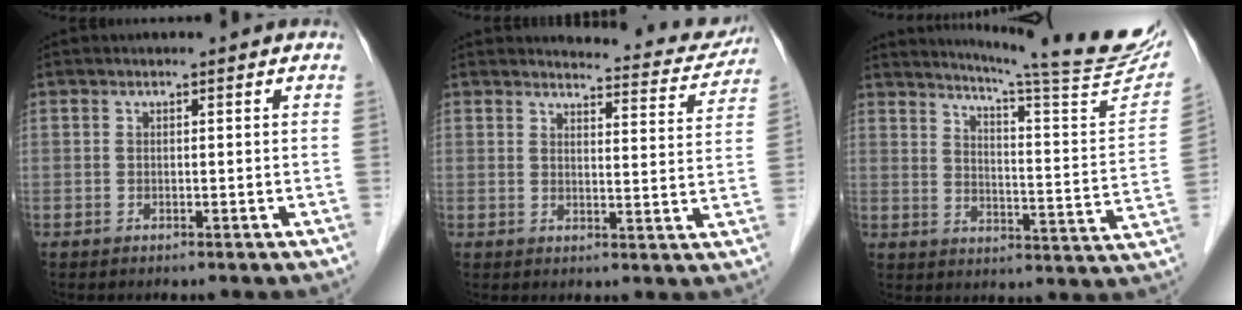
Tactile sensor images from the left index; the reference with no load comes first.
{"total": 9.6, "force": [9.5, 1.4, 0.7], "torque": [0.004, -0.033, 0.095]}
{"total": 20.8, "force": [18.6, -0.5, 9.3], "torque": [-0.142, -0.080, 0.231]}